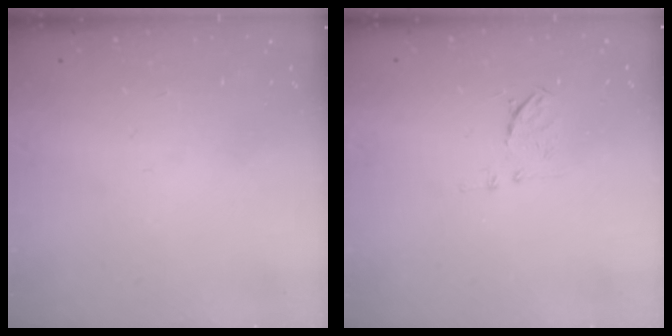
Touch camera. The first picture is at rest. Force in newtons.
{"total": 6.7, "press": 6.6, "slide": 0.9}